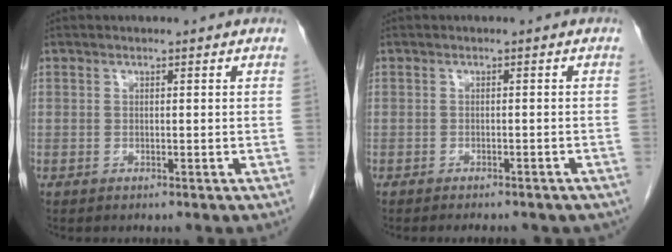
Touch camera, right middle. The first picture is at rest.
{"total": 6.2, "force": [-5.3, 2.0, 2.5], "torque": [-0.030, -0.003, -0.054]}